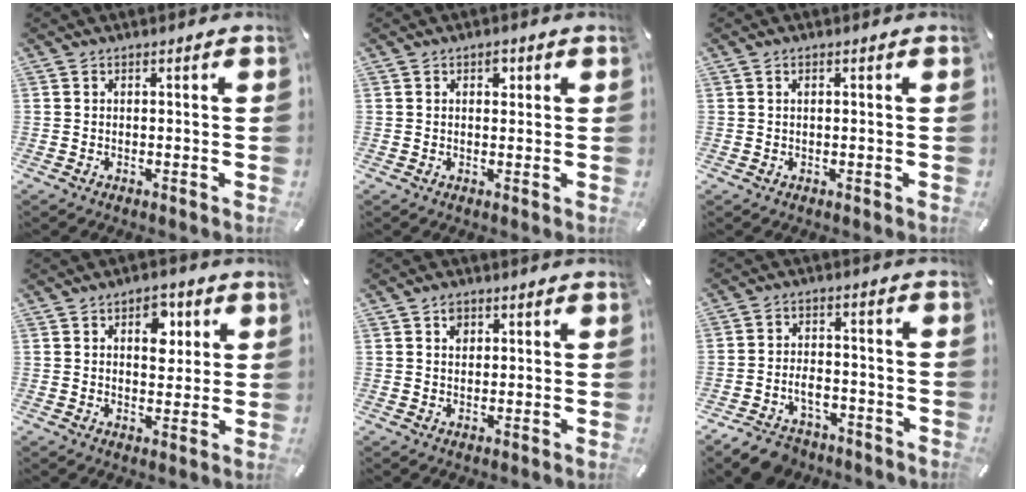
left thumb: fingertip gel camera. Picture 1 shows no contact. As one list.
[{"total": 2.1, "force": [0.9, 1.4, 1.3], "torque": [-0.011, -0.002, 0.012]}, {"total": 0.7, "force": [0.2, 0.2, 0.7], "torque": [-0.012, 0.003, 0.002]}, {"total": 7.7, "force": [2.6, 5.2, 5.0], "torque": [-0.046, -0.010, 0.034]}, {"total": 2.5, "force": [1.1, 2.0, 0.9], "torque": [-0.006, -0.002, 0.017]}, {"total": 6.9, "force": [-4.2, 4.6, 3.1], "torque": [-0.057, 0.024, -0.075]}]